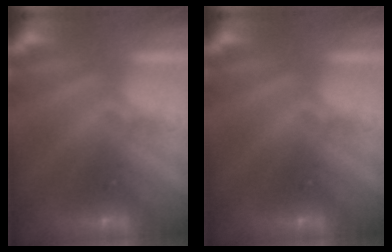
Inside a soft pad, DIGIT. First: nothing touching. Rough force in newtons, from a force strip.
{"total": 0.0}